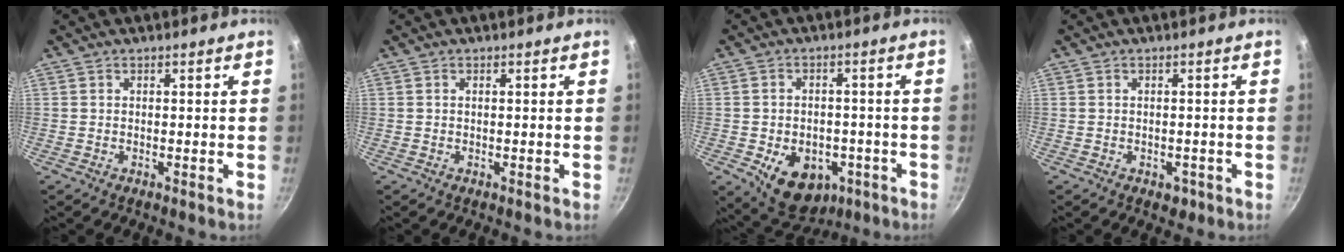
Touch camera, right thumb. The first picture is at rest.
{"total": 0.0}
{"total": 12.0, "force": [-4.8, 8.3, 7.1], "torque": [-0.091, 0.018, -0.058]}
{"total": 1.7, "force": [-0.8, 1.3, 0.8], "torque": [-0.001, 0.004, -0.006]}